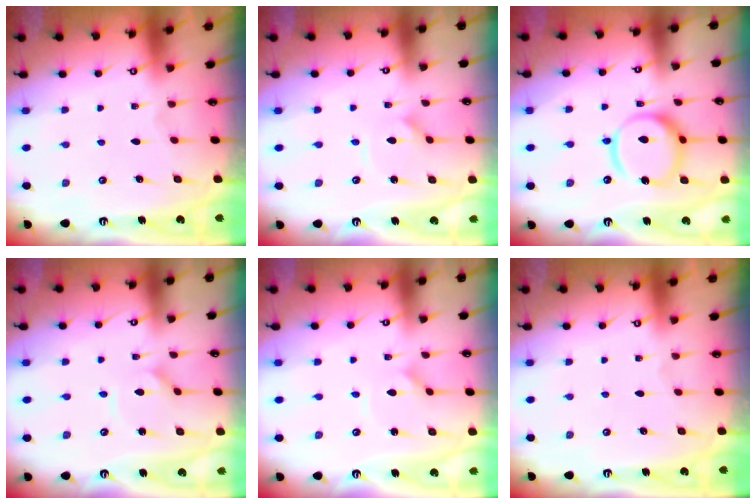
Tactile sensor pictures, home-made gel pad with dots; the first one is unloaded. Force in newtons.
{"total": 3.2, "press": 3.2, "slide": 0.3}
{"total": 16.9, "press": 16.8, "slide": 2.2}
{"total": 1.8, "press": 1.8, "slide": 0.3}
{"total": 0.8, "press": 0.8, "slide": 0.1}
{"total": 0.0}